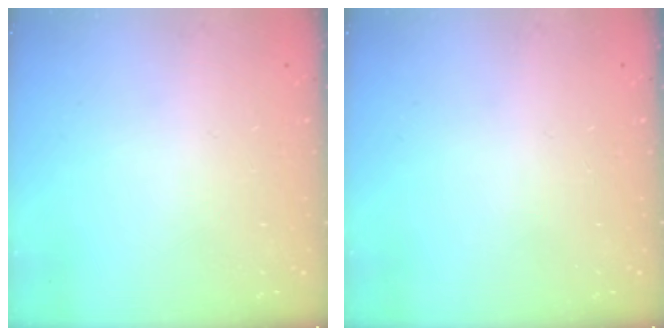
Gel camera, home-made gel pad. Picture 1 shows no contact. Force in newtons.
{"total": 0.0}